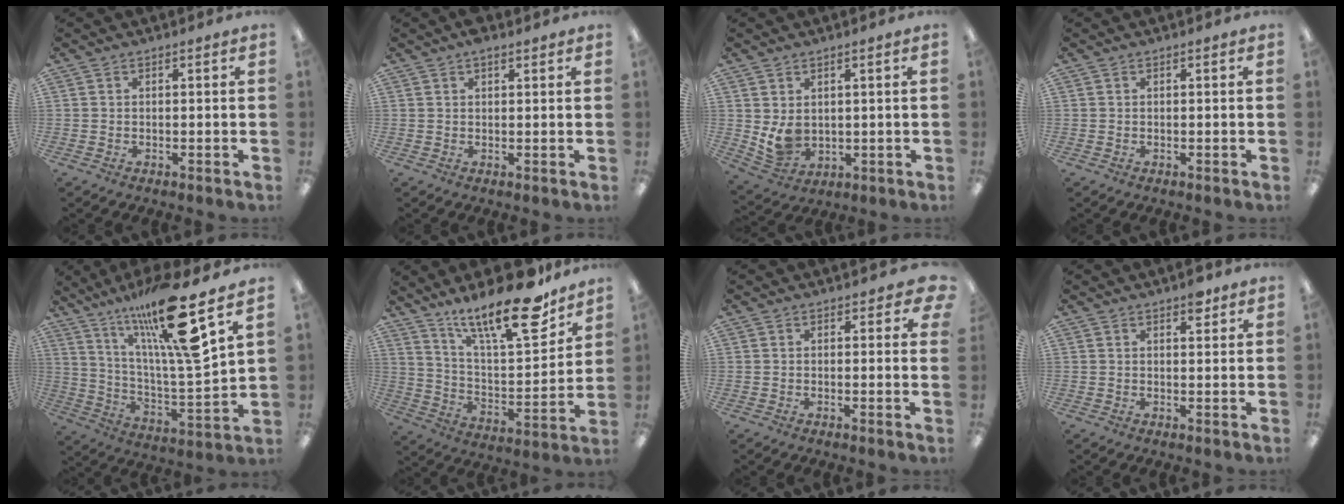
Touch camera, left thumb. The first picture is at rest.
{"total": 2.6, "force": [1.7, 0.9, 1.7], "torque": [-0.029, -0.001, 0.028]}
{"total": 5.8, "force": [1.8, 4.5, 3.2], "torque": [-0.062, -0.010, 0.036]}
{"total": 0.0}
{"total": 23.4, "force": [16.2, 3.1, 16.6], "torque": [-0.299, -0.083, 0.253]}
{"total": 22.2, "force": [16.6, 5.5, 13.8], "torque": [-0.223, -0.109, 0.272]}
{"total": 2.5, "force": [1.2, 1.3, 1.8], "torque": [-0.014, -0.004, 0.016]}
{"total": 3.4, "force": [2.3, 1.4, 2.1], "torque": [-0.013, -0.009, 0.033]}